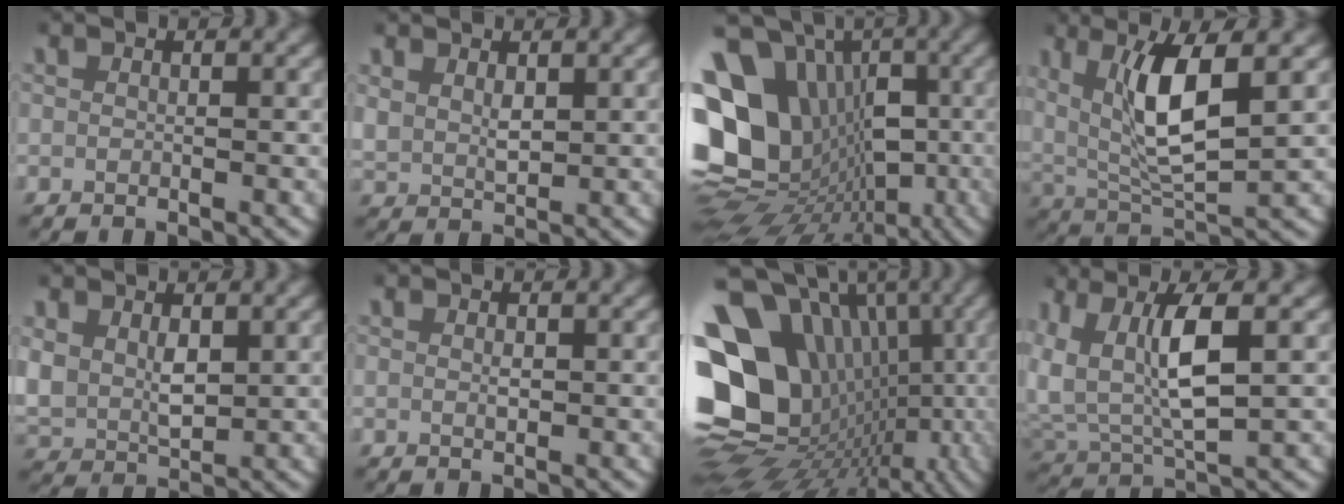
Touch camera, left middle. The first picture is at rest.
{"total": 2.6, "force": [1.2, 1.7, 1.5], "torque": [-0.037, -0.007, 0.032]}
{"total": 21.5, "force": [-2.2, 16.6, 13.4], "torque": [-0.261, -0.057, -0.028]}
{"total": 7.6, "force": [2.2, 3.4, 6.4], "torque": [-0.133, -0.006, 0.051]}
{"total": 5.2, "force": [0.9, 4.2, 2.9], "torque": [-0.088, -0.017, 0.028]}
{"total": 0.6, "force": [0.1, 0.4, 0.5], "torque": [-0.012, -0.004, 0.005]}
{"total": 22.3, "force": [-2.0, 17.2, 14.1], "torque": [-0.255, -0.059, -0.024]}
{"total": 8.9, "force": [2.1, 6.0, 6.3], "torque": [-0.147, -0.007, 0.044]}